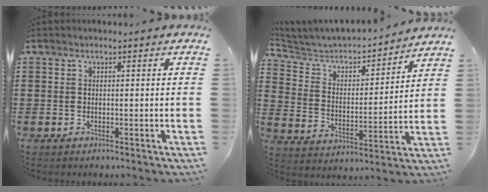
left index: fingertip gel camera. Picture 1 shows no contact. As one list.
[{"total": 4.3, "force": [3.8, 1.5, 1.2], "torque": [-0.050, -0.030, 0.056]}]